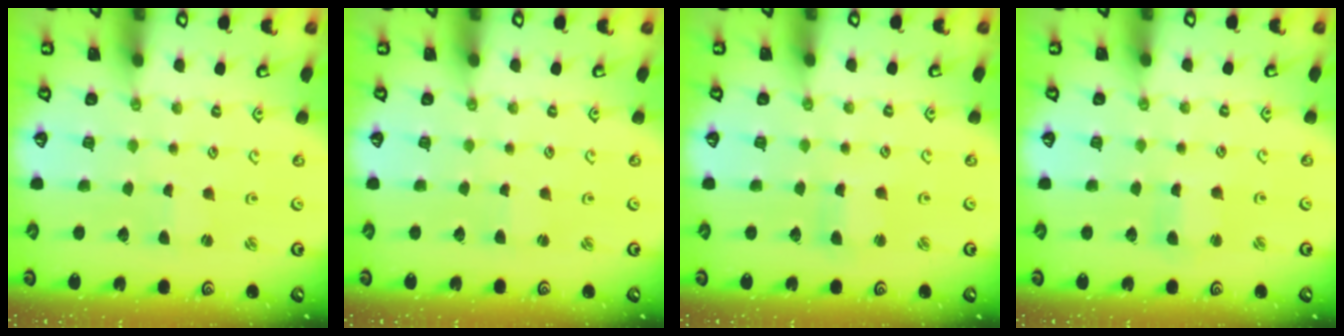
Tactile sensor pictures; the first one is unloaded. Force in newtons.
{"total": 1.0, "press": 1.0, "slide": 0.2}
{"total": 2.2, "press": 2.2, "slide": 0.3}
{"total": 1.9, "press": 1.8, "slide": 0.3}